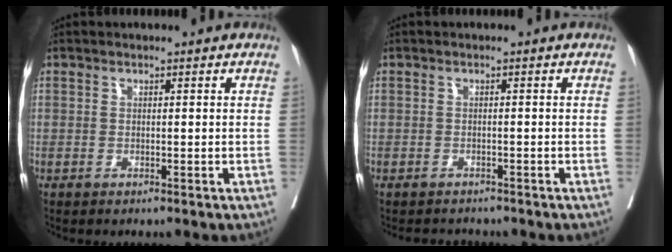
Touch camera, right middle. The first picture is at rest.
{"total": 2.8, "force": [-2.6, 0.9, 0.3], "torque": [-0.004, -0.005, -0.037]}